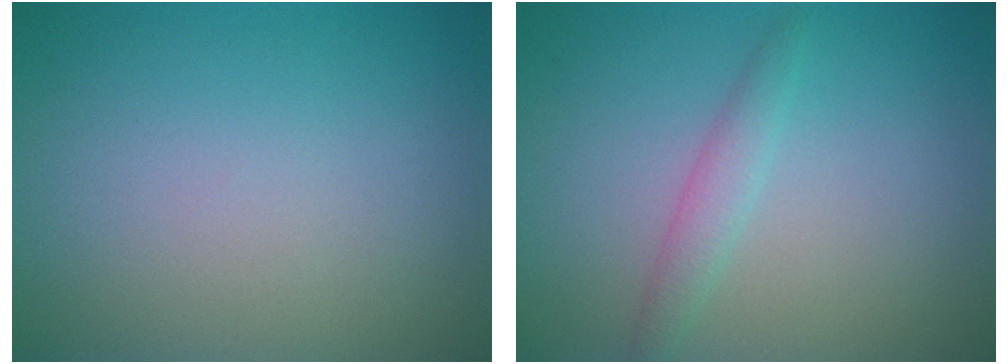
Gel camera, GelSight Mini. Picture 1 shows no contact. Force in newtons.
{"total": 1.7, "press": 1.7, "slide": 0.1}